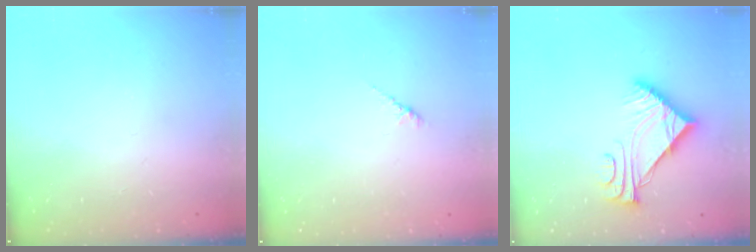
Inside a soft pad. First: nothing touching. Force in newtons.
{"total": 1.5, "press": 1.4, "slide": 0.5}
{"total": 9.1, "press": 9.0, "slide": 0.9}